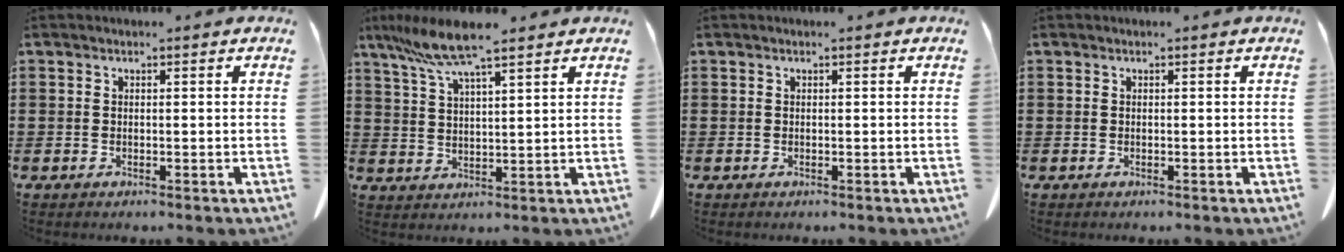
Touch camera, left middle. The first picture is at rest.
{"total": 8.2, "force": [6.0, 0.6, 5.6], "torque": [-0.131, -0.020, 0.104]}
{"total": 0.0}
{"total": 0.0}